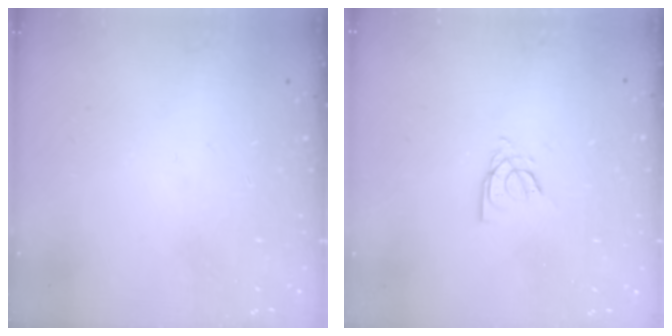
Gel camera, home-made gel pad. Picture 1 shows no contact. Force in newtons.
{"total": 4.0, "press": 4.0, "slide": 0.1}